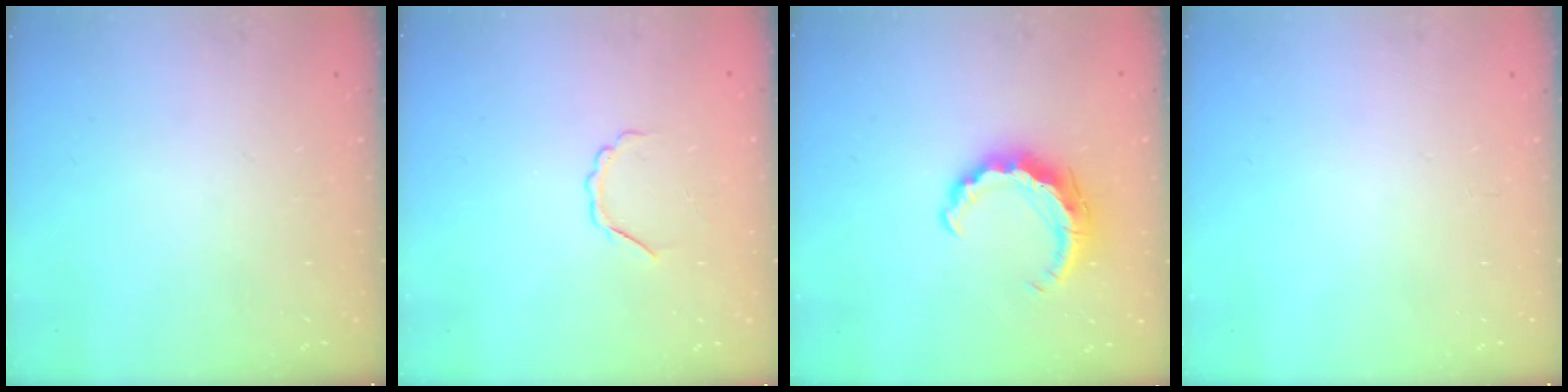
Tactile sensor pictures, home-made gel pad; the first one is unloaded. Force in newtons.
{"total": 3.8, "press": 3.8, "slide": 0.8}
{"total": 7.6, "press": 7.6, "slide": 0.9}
{"total": 0.0}